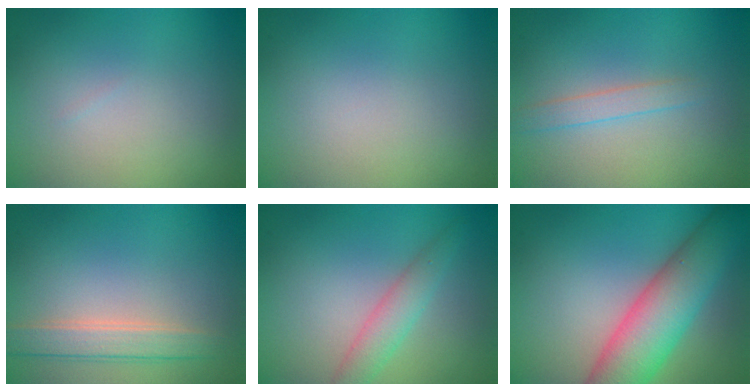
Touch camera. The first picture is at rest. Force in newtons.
{"total": 0.0}
{"total": 1.4, "press": 1.4, "slide": 0.0}
{"total": 2.6, "press": 2.6, "slide": 0.2}
{"total": 2.5, "press": 2.5, "slide": 0.1}
{"total": 7.9, "press": 7.9, "slide": 0.3}